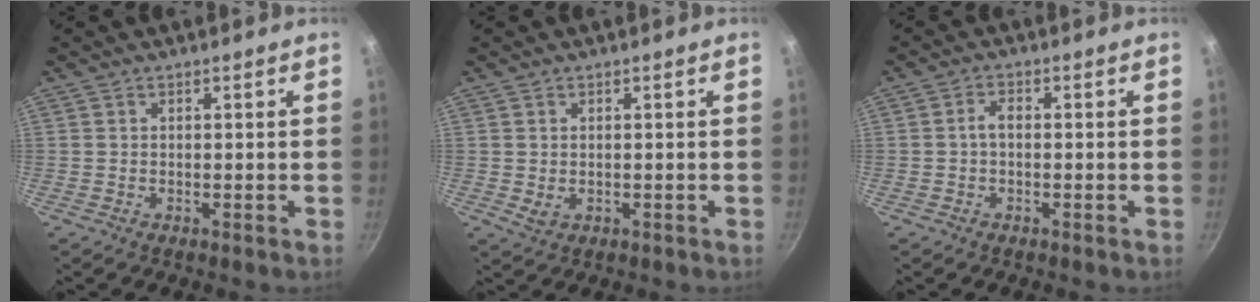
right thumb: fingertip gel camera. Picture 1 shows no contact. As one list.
[{"total": 1.9, "force": [0.1, 1.3, 1.3], "torque": [-0.021, -0.004, 0.005]}, {"total": 2.2, "force": [-0.3, 1.3, 1.7], "torque": [-0.028, 0.012, -0.008]}]